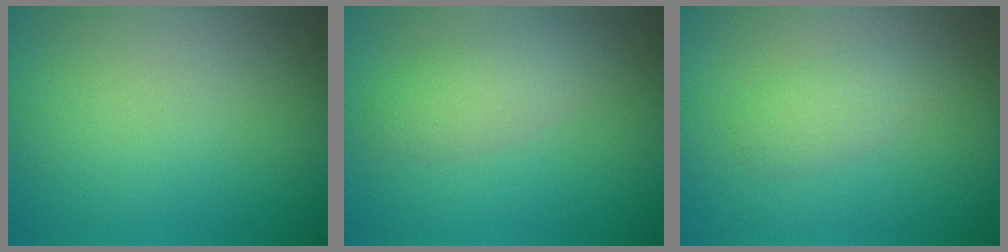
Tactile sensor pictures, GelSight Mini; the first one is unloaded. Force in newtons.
{"total": 2.4, "press": 2.4, "slide": 0.2}
{"total": 2.4, "press": 2.4, "slide": 0.2}